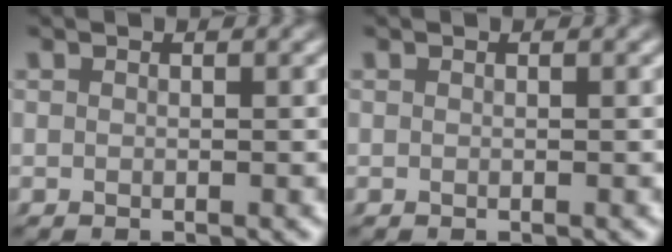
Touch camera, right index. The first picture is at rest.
{"total": 0.0}